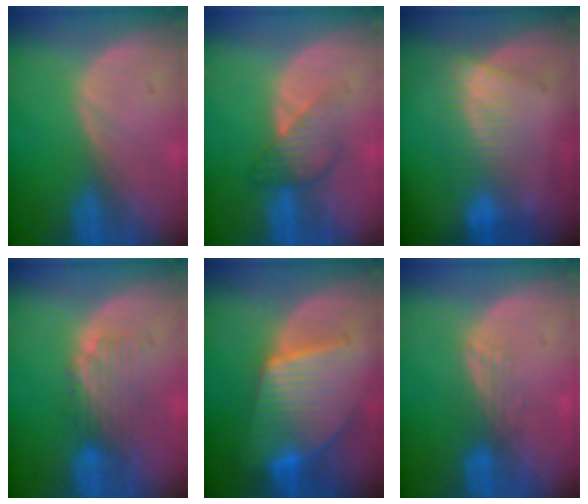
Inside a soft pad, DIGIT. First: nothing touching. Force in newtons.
{"total": 4.1, "press": 4.1, "slide": 0.0}
{"total": 6.7, "press": 6.3, "slide": 2.1}
{"total": 4.7, "press": 4.0, "slide": 2.5}
{"total": 9.7, "press": 9.7, "slide": 0.9}
{"total": 3.0, "press": 2.5, "slide": 1.7}